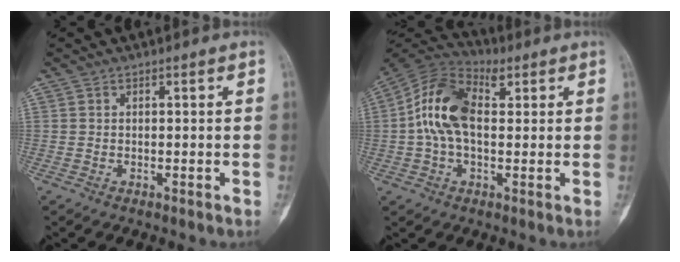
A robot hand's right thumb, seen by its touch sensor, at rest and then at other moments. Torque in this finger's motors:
{"motor_torque": [0.08, 1.86, 0.22, 0.04, 0.14]}